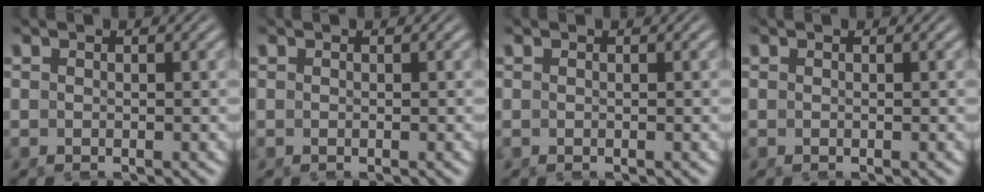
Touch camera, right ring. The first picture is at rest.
{"total": 0.0}
{"total": 0.0}
{"total": 0.0}